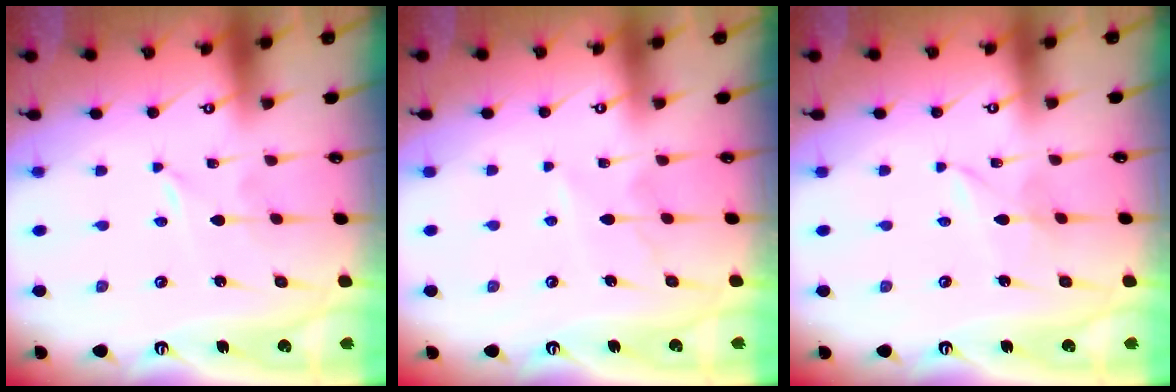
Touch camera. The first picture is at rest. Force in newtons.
{"total": 5.6, "press": 5.6, "slide": 0.5}
{"total": 2.6, "press": 2.6, "slide": 0.3}